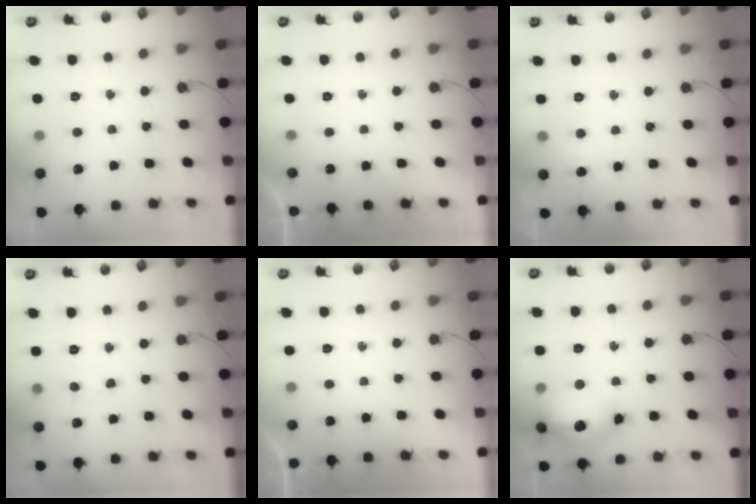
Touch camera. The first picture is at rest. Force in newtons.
{"total": 0.0}
{"total": 5.4, "press": 5.3, "slide": 1.1}
{"total": 4.1, "press": 4.1, "slide": 0.7}
{"total": 0.0}
{"total": 17.1, "press": 17.1, "slide": 1.5}